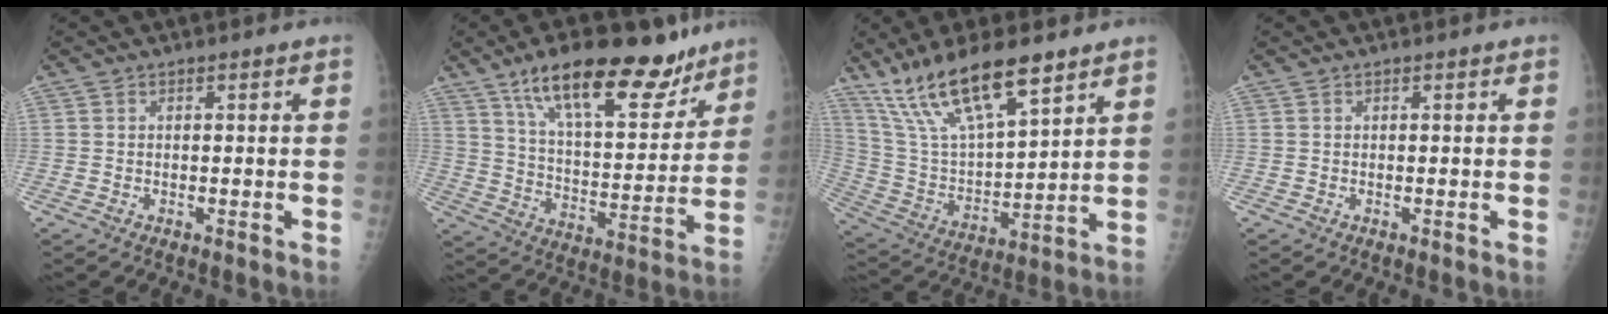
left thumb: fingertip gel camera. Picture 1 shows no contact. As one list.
[{"total": 22.0, "force": [14.8, 8.4, 13.9], "torque": [-0.175, -0.057, 0.242]}, {"total": 18.6, "force": [12.8, 5.2, 12.3], "torque": [-0.212, -0.049, 0.253]}, {"total": 0.0}]